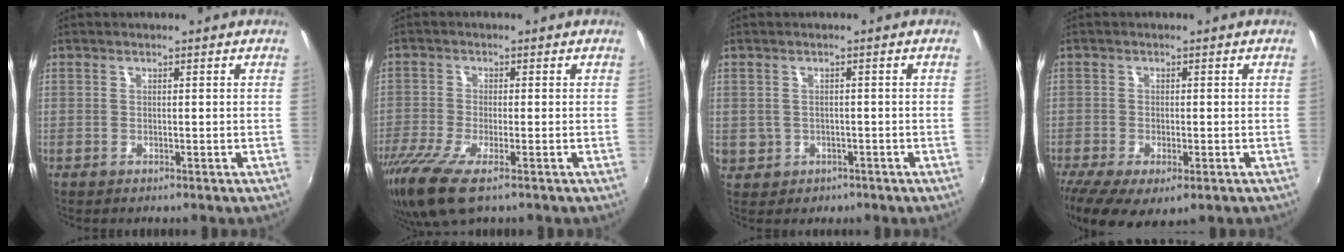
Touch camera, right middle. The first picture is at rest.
{"total": 9.7, "force": [-6.3, 1.8, 7.1], "torque": [-0.167, -0.044, -0.123]}
{"total": 4.2, "force": [-0.6, 4.0, 1.2], "torque": [-0.036, -0.001, 0.003]}
{"total": 9.4, "force": [-5.3, 3.6, 6.9], "torque": [-0.147, -0.049, -0.085]}